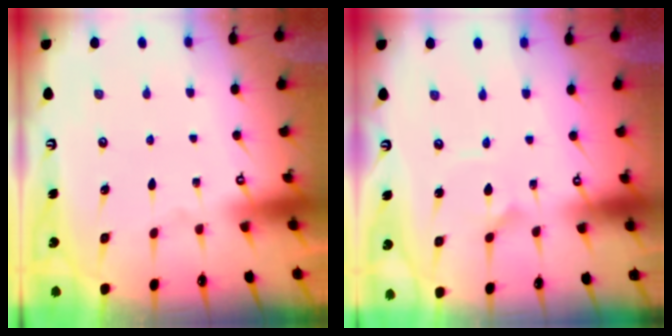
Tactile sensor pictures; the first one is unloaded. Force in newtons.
{"total": 2.2, "press": 2.2, "slide": 0.4}